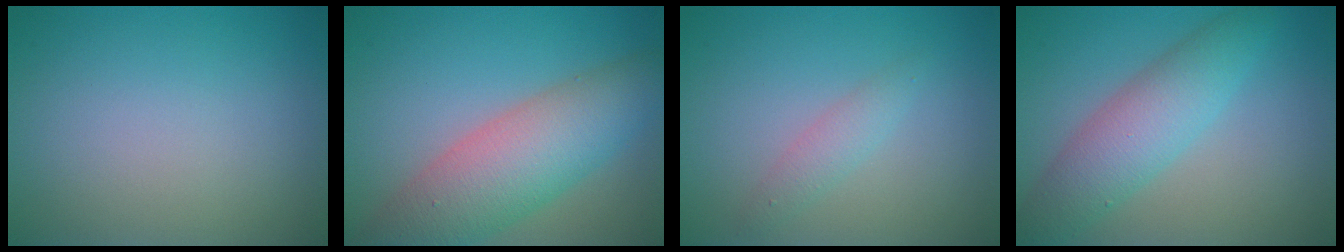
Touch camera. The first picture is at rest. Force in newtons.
{"total": 8.1, "press": 8.1, "slide": 0.3}
{"total": 1.6, "press": 1.6, "slide": 0.0}
{"total": 5.2, "press": 5.2, "slide": 0.2}